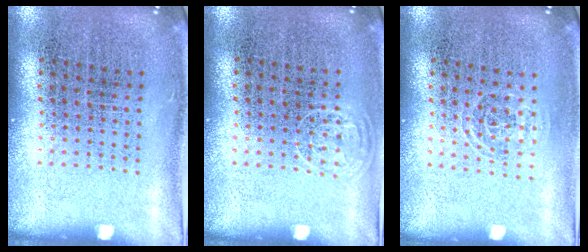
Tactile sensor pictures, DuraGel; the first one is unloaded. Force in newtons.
{"total": 0.8, "press": 0.6, "slide": 0.5}
{"total": 0.7, "press": 0.5, "slide": 0.6}